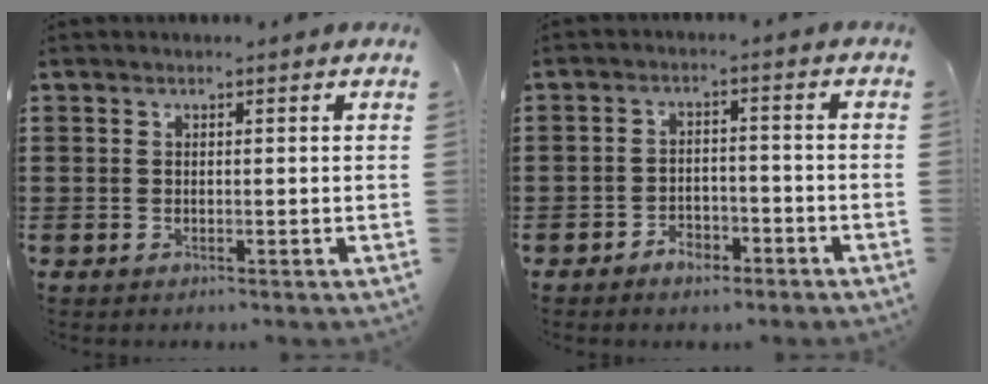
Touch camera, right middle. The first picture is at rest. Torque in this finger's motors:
{"motor_torque": [-0.04, -0.06, 0.00, 0.01]}